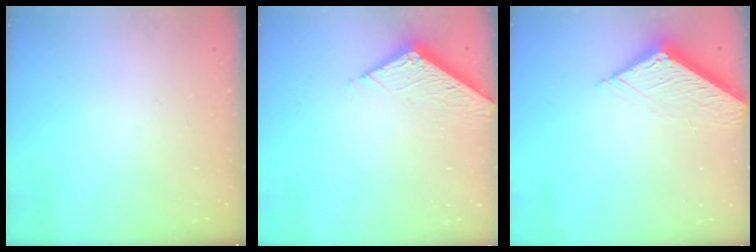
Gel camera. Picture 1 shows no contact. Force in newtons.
{"total": 6.8, "press": 6.8, "slide": 0.5}
{"total": 8.5, "press": 8.4, "slide": 1.0}